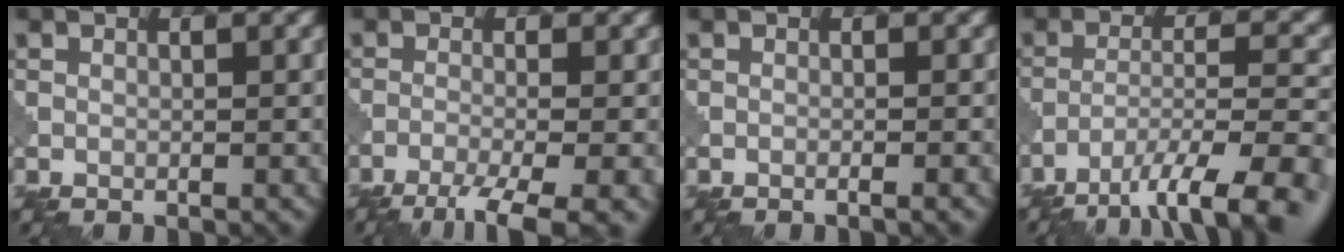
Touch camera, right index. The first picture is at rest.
{"total": 6.0, "force": [-3.9, 1.2, 4.5], "torque": [-0.070, -0.008, -0.072]}
{"total": 1.1, "force": [-0.5, 0.3, 1.0], "torque": [-0.009, -0.001, -0.018]}
{"total": 10.0, "force": [-6.9, 2.2, 7.0], "torque": [-0.116, -0.003, -0.103]}